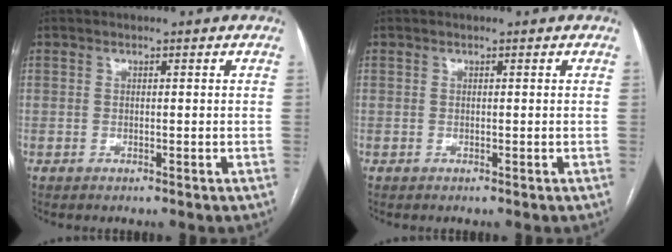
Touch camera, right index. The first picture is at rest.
{"total": 0.0}